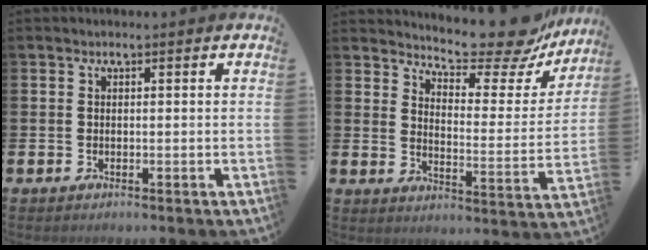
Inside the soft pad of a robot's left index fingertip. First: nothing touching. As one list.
[{"total": 9.9, "force": [9.1, 1.8, 3.7], "torque": [-0.068, -0.069, 0.152]}]